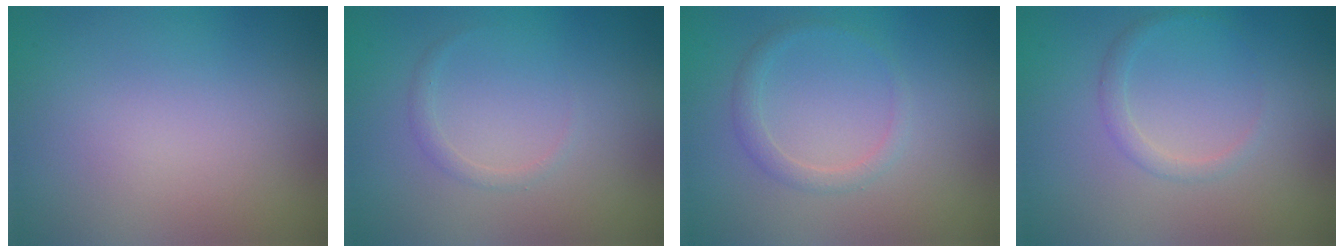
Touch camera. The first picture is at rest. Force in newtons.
{"total": 0.8, "press": 0.8, "slide": 0.2}
{"total": 1.5, "press": 1.5, "slide": 0.1}
{"total": 1.2, "press": 1.2, "slide": 0.1}